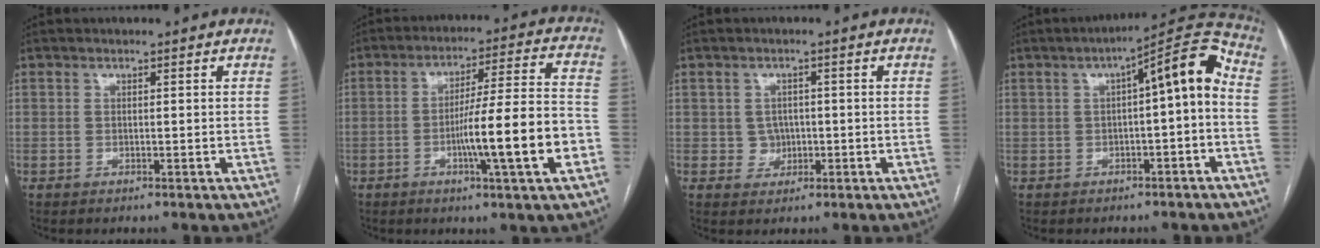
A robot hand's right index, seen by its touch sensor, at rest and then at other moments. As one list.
[{"total": 14.3, "force": [-4.3, -0.1, 13.7], "torque": [-0.220, 0.003, -0.068]}, {"total": 2.7, "force": [-0.2, 2.6, 0.7], "torque": [-0.003, 0.005, 0.001]}, {"total": 9.7, "force": [0.2, 1.8, 9.5], "torque": [-0.134, 0.040, 0.001]}]